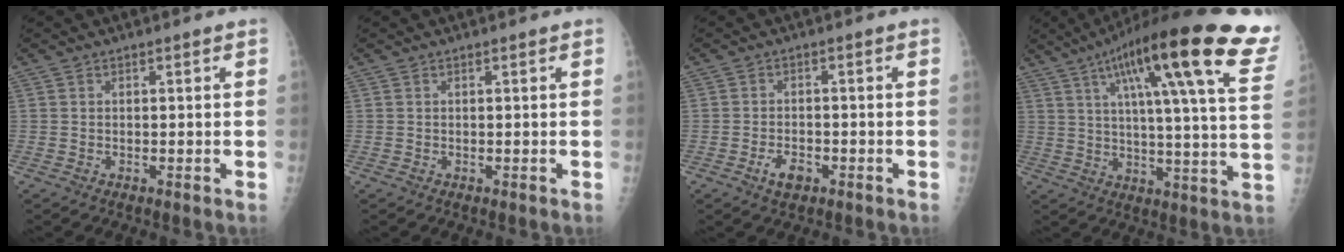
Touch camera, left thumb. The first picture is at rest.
{"total": 0.0}
{"total": 3.6, "force": [-1.9, 2.1, 2.2], "torque": [-0.034, 0.009, -0.031]}
{"total": 28.8, "force": [16.0, 4.8, 23.5], "torque": [-0.308, -0.025, 0.214]}